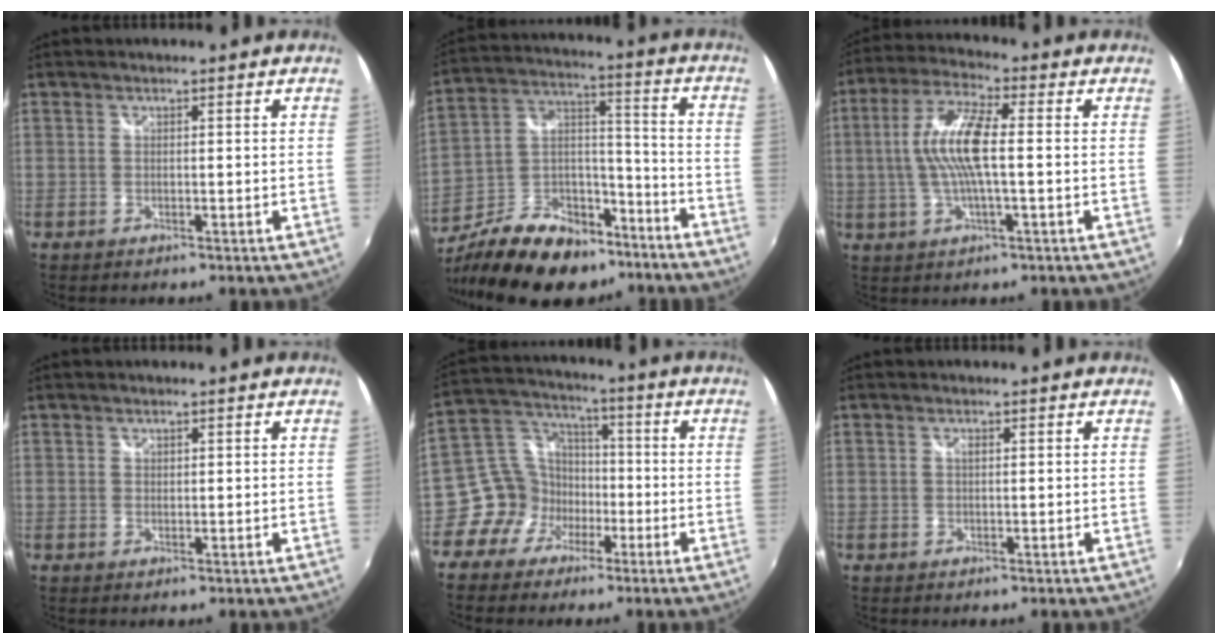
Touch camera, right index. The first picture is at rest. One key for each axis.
{"total": 22.6, "fx": -15.6, "fy": 11.8, "fz": 11.4, "tx": -0.237, "ty": 0.031, "tz": -0.241}
{"total": 11.0, "fx": 0.0, "fy": 2.4, "fz": 10.8, "tx": -0.212, "ty": 0.008, "tz": -0.001}
{"total": 0.5, "fx": 0.4, "fy": 0.4, "fz": 0.1, "tx": -0.001, "ty": 0.001, "tz": 0.006}
{"total": 9.3, "fx": -4.2, "fy": 7.9, "fz": 2.5, "tx": -0.055, "ty": 0.041, "tz": -0.078}
{"total": 0.6, "fx": 0.2, "fy": 0.2, "fz": 0.5, "tx": -0.008, "ty": 0.002, "tz": 0.002}